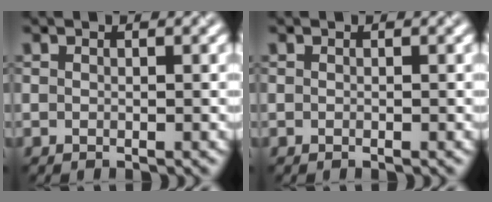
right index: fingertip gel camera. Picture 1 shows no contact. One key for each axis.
{"total": 0.0}